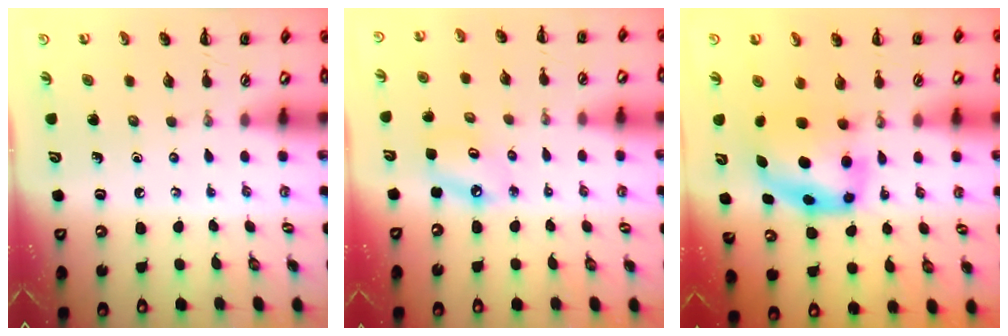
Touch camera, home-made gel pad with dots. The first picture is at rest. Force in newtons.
{"total": 5.0, "press": 4.9, "slide": 0.8}
{"total": 5.7, "press": 5.6, "slide": 1.2}